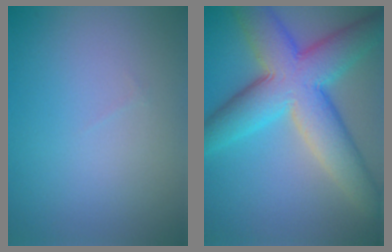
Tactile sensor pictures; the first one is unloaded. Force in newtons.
{"total": 10.4, "press": 10.4, "slide": 0.6}